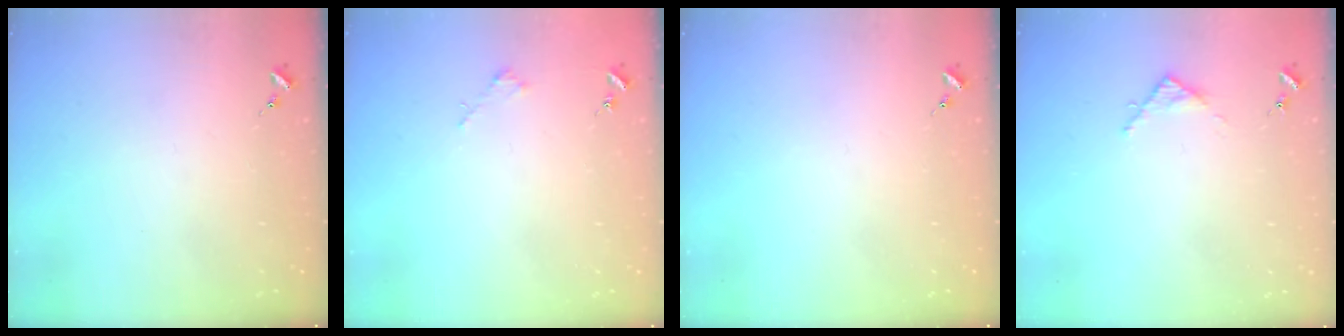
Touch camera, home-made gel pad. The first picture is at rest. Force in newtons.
{"total": 1.8, "press": 1.8, "slide": 0.2}
{"total": 0.0}
{"total": 3.1, "press": 3.1, "slide": 0.4}